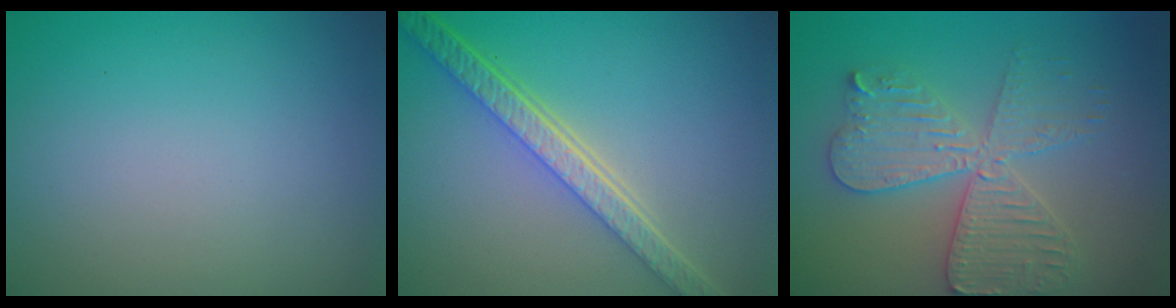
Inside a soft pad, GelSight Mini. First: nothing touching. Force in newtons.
{"total": 5.8, "press": 4.4, "slide": 3.8}
{"total": 5.0, "press": 5.0, "slide": 0.6}